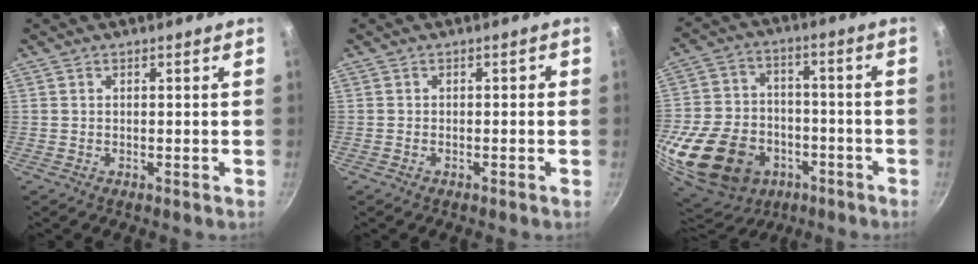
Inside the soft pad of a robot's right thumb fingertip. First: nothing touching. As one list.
[{"total": 1.1, "force": [-0.6, 0.7, 0.6], "torque": [-0.004, 0.011, -0.010]}, {"total": 29.1, "force": [-11.8, 21.2, 16.1], "torque": [-0.340, 0.044, -0.185]}]